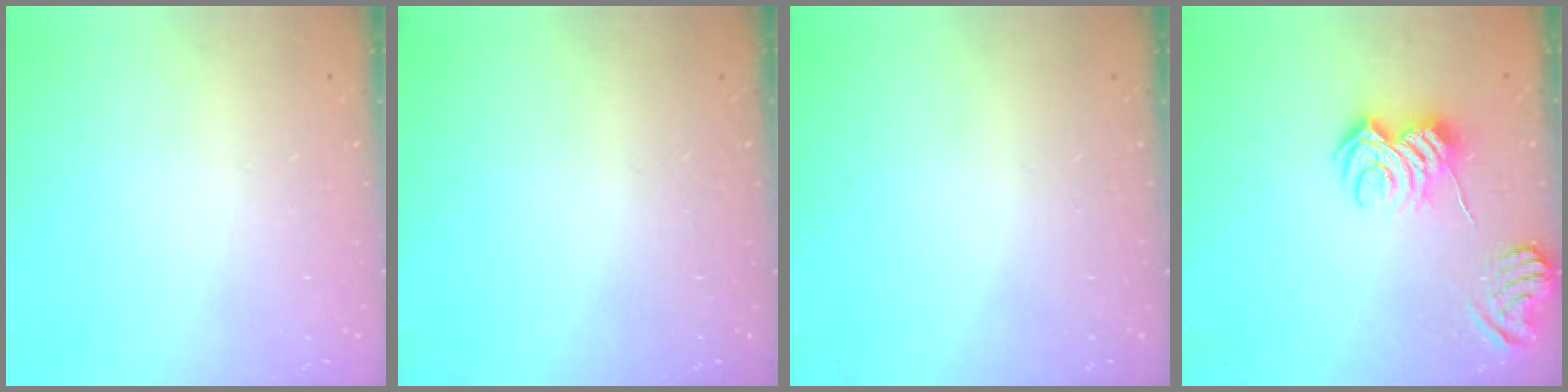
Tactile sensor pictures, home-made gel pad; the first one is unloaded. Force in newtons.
{"total": 0.0}
{"total": 0.0}
{"total": 5.7, "press": 5.7, "slide": 0.5}